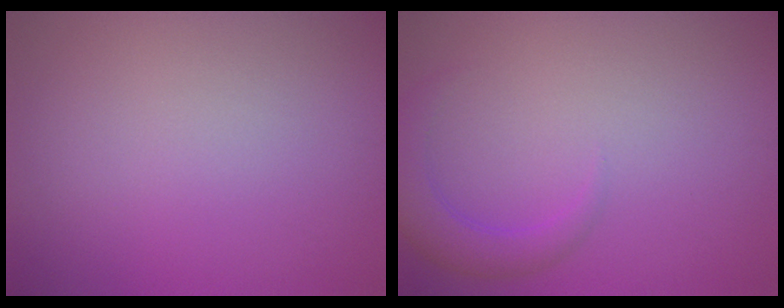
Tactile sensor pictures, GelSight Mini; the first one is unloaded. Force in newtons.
{"total": 2.8, "press": 2.8, "slide": 0.2}